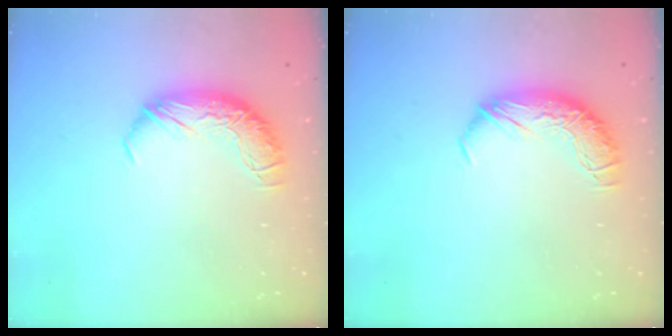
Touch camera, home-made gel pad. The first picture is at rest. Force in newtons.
{"total": 0.0}